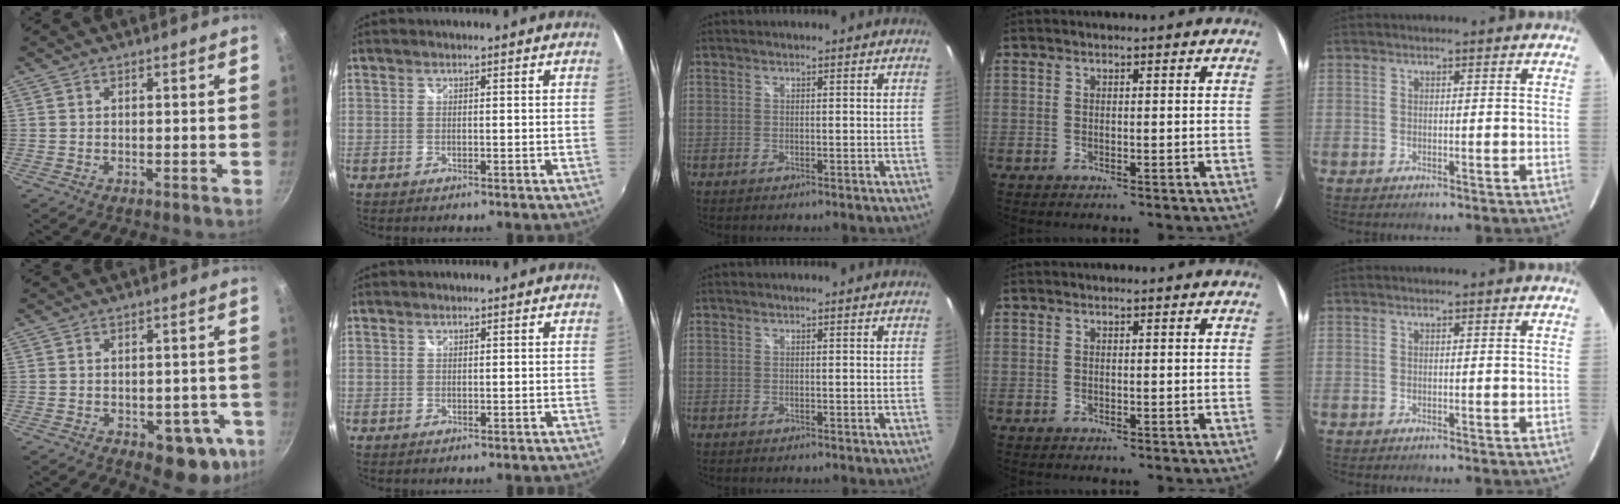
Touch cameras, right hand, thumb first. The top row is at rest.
{"thumb": {"total": 10.9, "force": [-4.2, 6.0, 8.1], "torque": [-0.053, 0.014, -0.046]}, "index": {"total": 0.5, "force": [-0.2, 0.5, -0.1], "torque": [0.003, -0.002, -0.002]}}